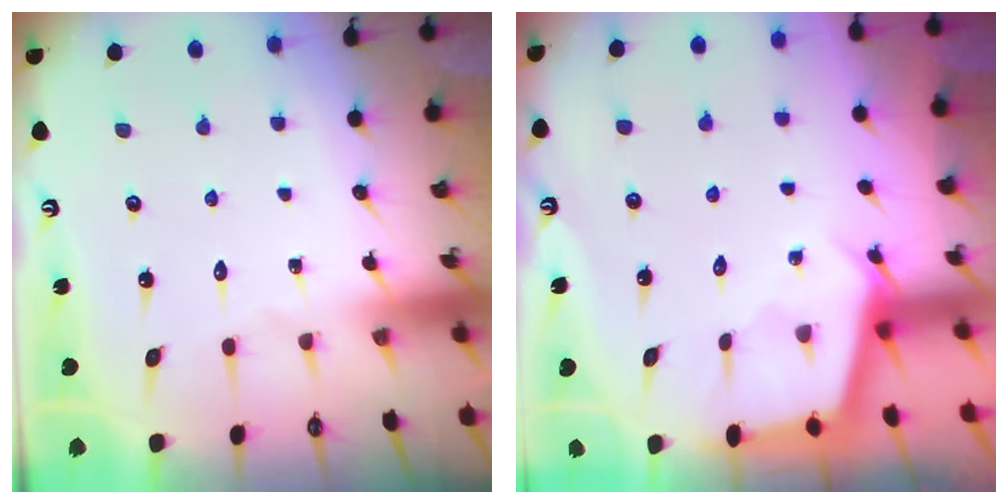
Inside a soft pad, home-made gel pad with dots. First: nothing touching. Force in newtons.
{"total": 2.9, "press": 2.9, "slide": 0.3}